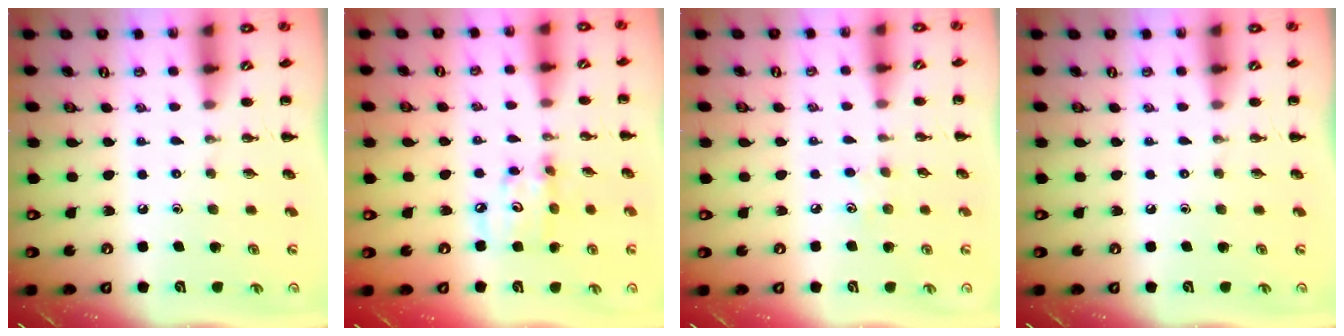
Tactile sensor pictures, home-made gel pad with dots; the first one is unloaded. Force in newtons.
{"total": 6.9, "press": 6.8, "slide": 1.3}
{"total": 4.5, "press": 4.4, "slide": 1.1}
{"total": 0.0}